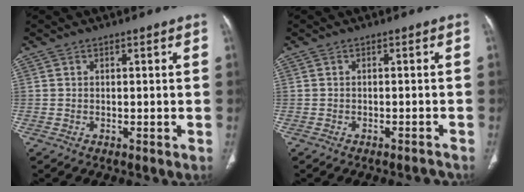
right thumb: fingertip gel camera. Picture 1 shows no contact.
{"total": 1.4, "force": [-1.4, 0.2, 0.2], "torque": [-0.004, 0.013, -0.014]}